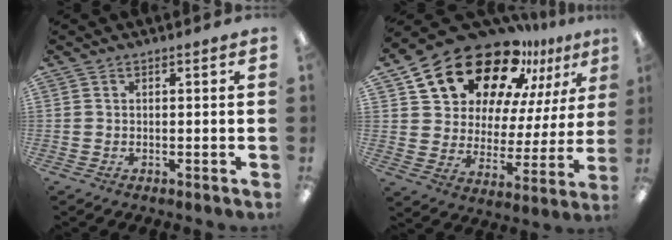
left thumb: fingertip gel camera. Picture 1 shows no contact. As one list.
[{"total": 21.9, "force": [16.6, 10.6, 9.5], "torque": [-0.176, -0.108, 0.298]}]